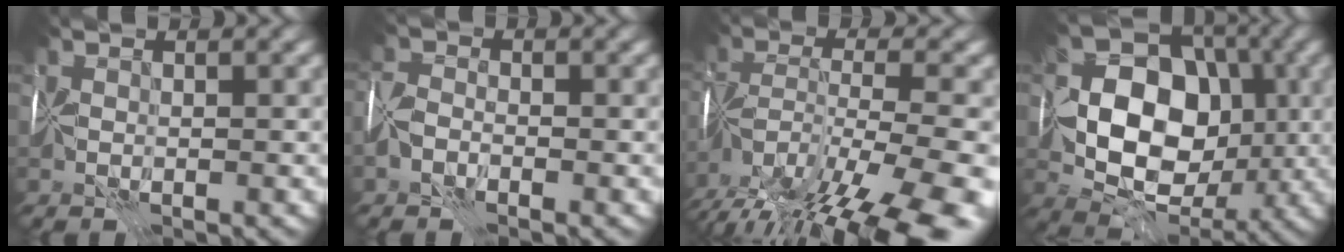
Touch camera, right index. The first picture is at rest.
{"total": 2.0, "force": [-1.3, 1.2, 0.9], "torque": [-0.015, 0.008, -0.036]}
{"total": 16.5, "force": [-12.3, 5.2, 9.8], "torque": [-0.185, -0.027, -0.173]}
{"total": 10.6, "force": [-0.2, 8.1, 6.9], "torque": [-0.089, 0.008, -0.004]}